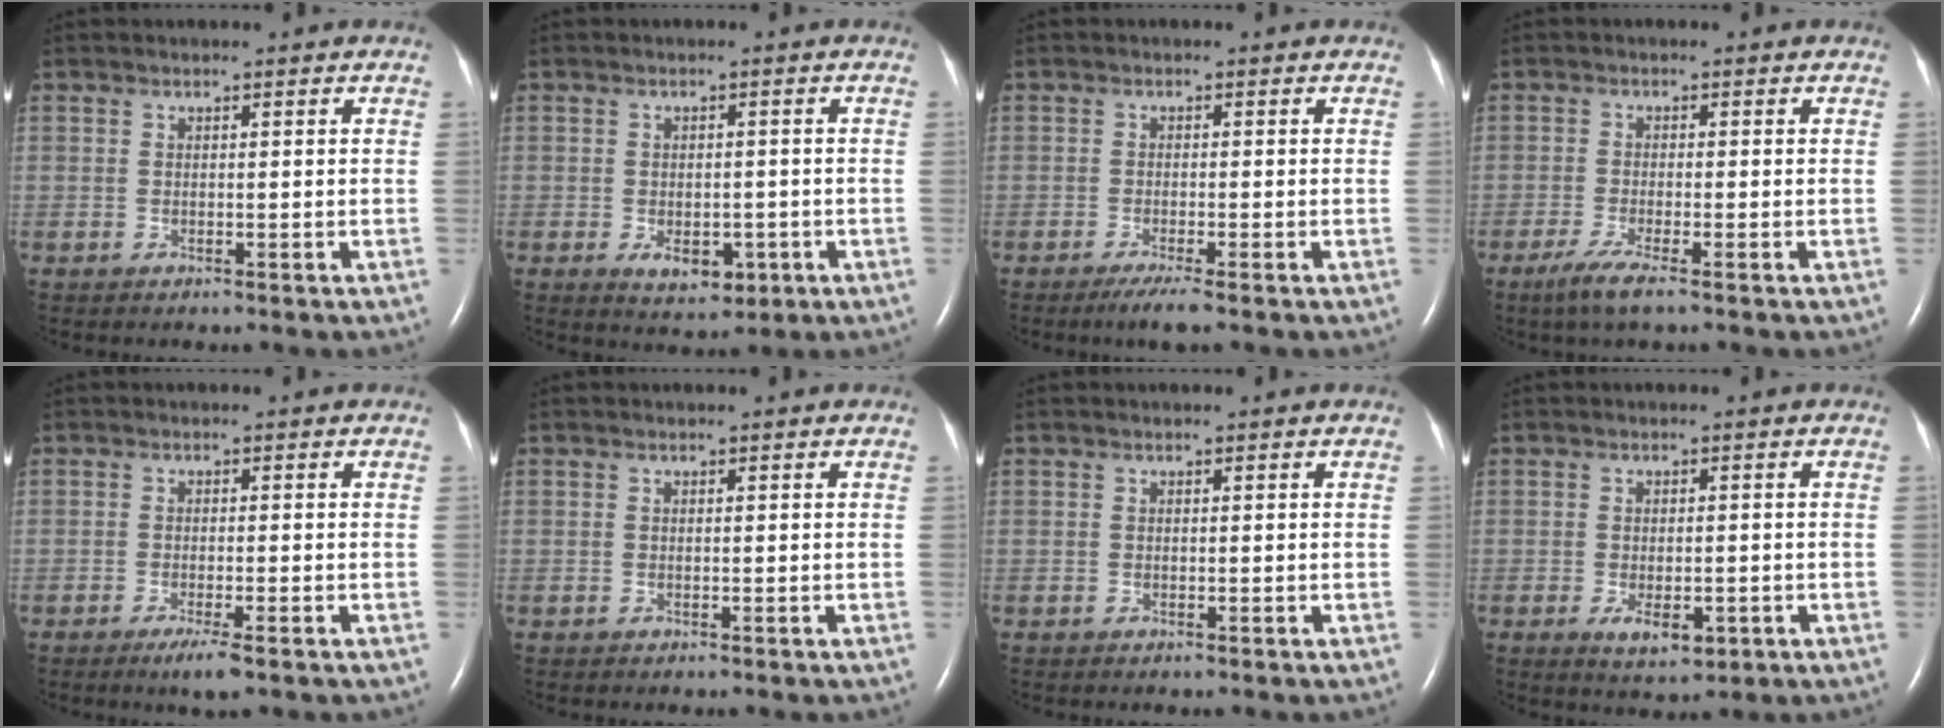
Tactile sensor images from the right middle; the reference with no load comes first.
{"total": 4.7, "force": [-1.8, 2.8, 3.4], "torque": [-0.045, -0.001, -0.013]}
{"total": 3.0, "force": [-2.0, -0.2, 2.1], "torque": [-0.041, -0.010, -0.038]}
{"total": 3.6, "force": [-2.3, 0.0, 2.7], "torque": [-0.063, -0.013, -0.048]}
{"total": 2.9, "force": [-1.8, 0.0, 2.3], "torque": [-0.042, -0.009, -0.031]}
{"total": 0.0}
{"total": 0.0}
{"total": 4.2, "force": [-1.6, 1.9, 3.4], "torque": [-0.055, -0.005, -0.013]}